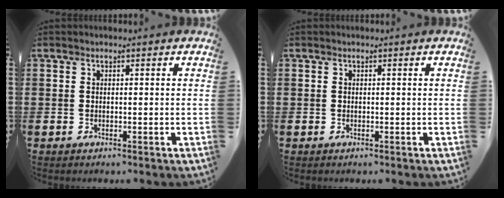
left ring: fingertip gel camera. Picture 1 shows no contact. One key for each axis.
{"total": 0.0}